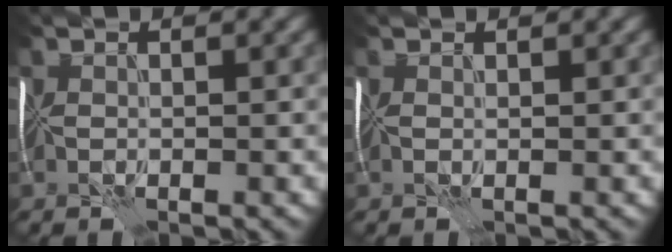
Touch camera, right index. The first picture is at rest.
{"total": 0.8, "force": [0.4, 0.5, 0.6], "torque": [-0.010, 0.005, 0.004]}